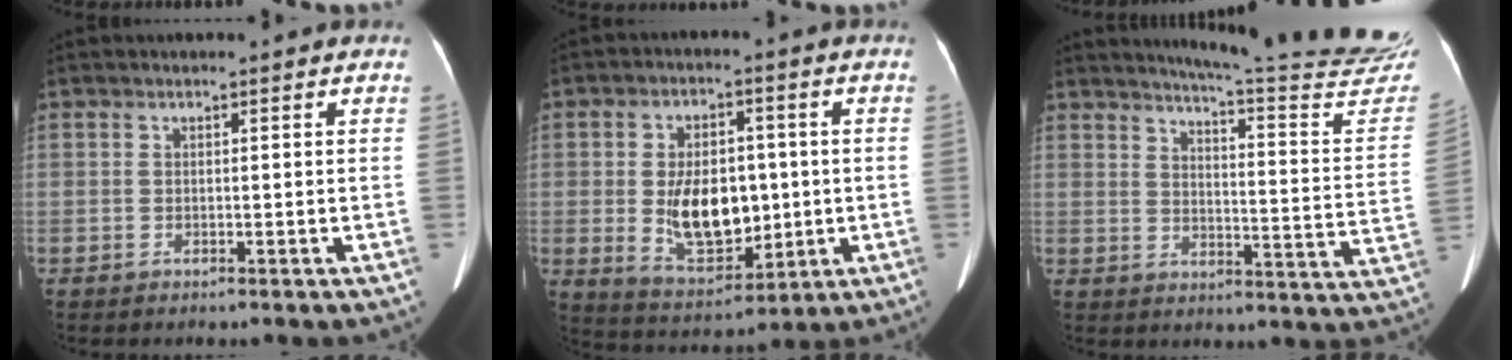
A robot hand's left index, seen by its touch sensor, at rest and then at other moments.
{"total": 11.5, "force": [-0.4, 6.5, 9.4], "torque": [-0.174, 0.001, 0.009]}
{"total": 23.7, "force": [22.3, -0.5, 8.0], "torque": [-0.116, -0.127, 0.259]}